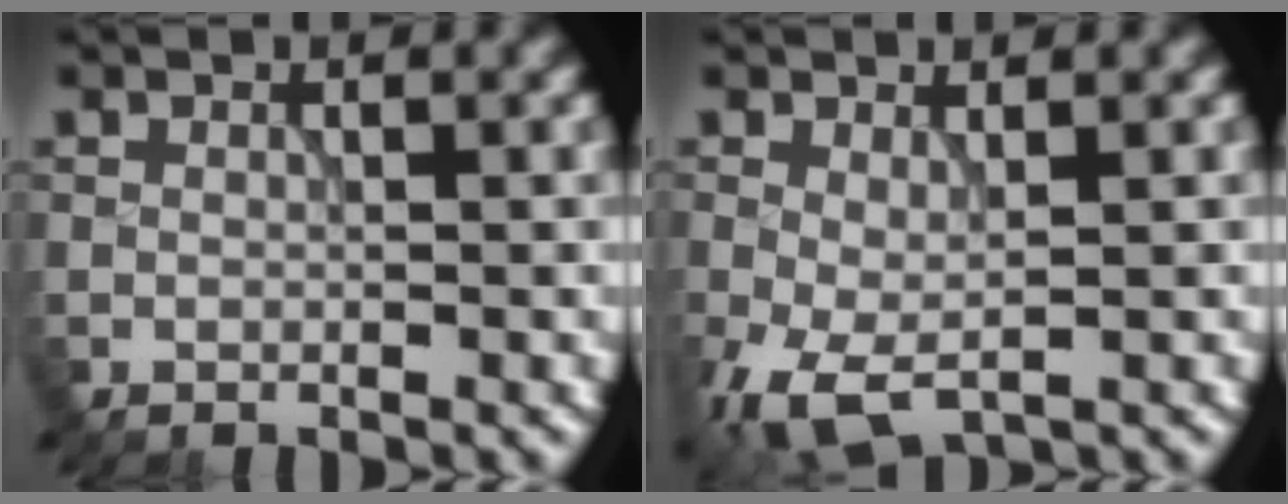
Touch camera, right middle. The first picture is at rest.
{"total": 4.8, "force": [-1.7, 2.4, 3.8], "torque": [-0.097, -0.013, -0.030]}